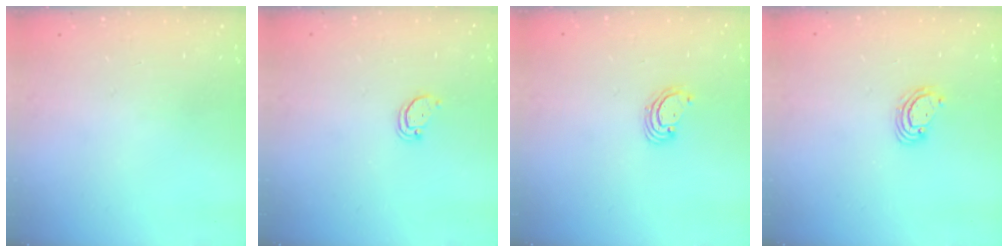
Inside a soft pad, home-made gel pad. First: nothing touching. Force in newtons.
{"total": 2.0, "press": 2.0, "slide": 0.2}
{"total": 3.3, "press": 3.3, "slide": 0.3}
{"total": 2.8, "press": 2.8, "slide": 0.3}